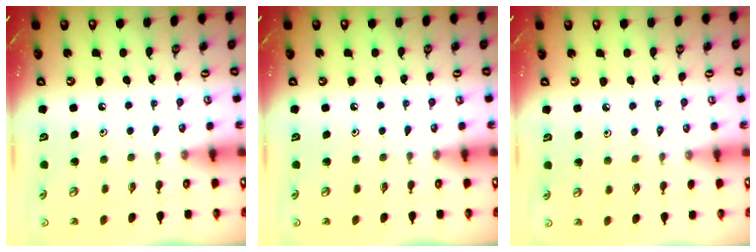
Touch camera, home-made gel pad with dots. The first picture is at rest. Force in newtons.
{"total": 0.0}
{"total": 1.9, "press": 1.9, "slide": 0.5}